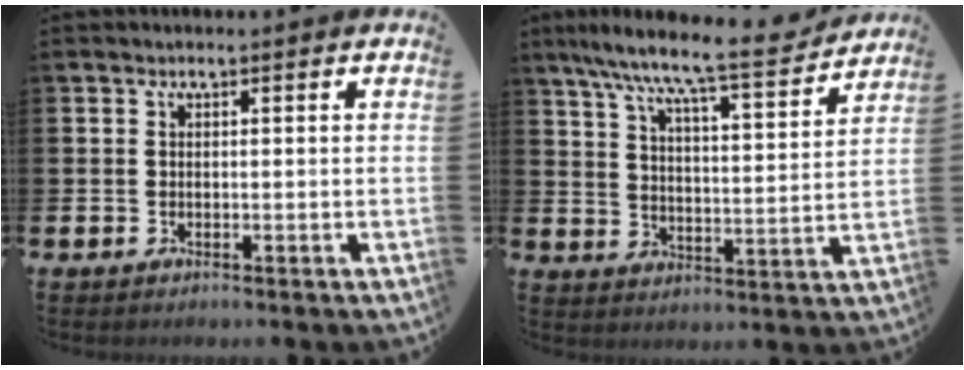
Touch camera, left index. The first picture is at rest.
{"total": 9.6, "force": [8.6, 0.3, 4.1], "torque": [-0.097, -0.066, 0.139]}